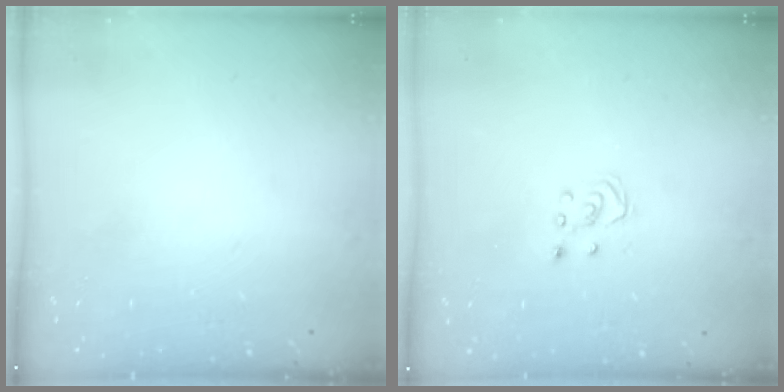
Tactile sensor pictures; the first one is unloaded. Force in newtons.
{"total": 2.5, "press": 2.5, "slide": 0.2}